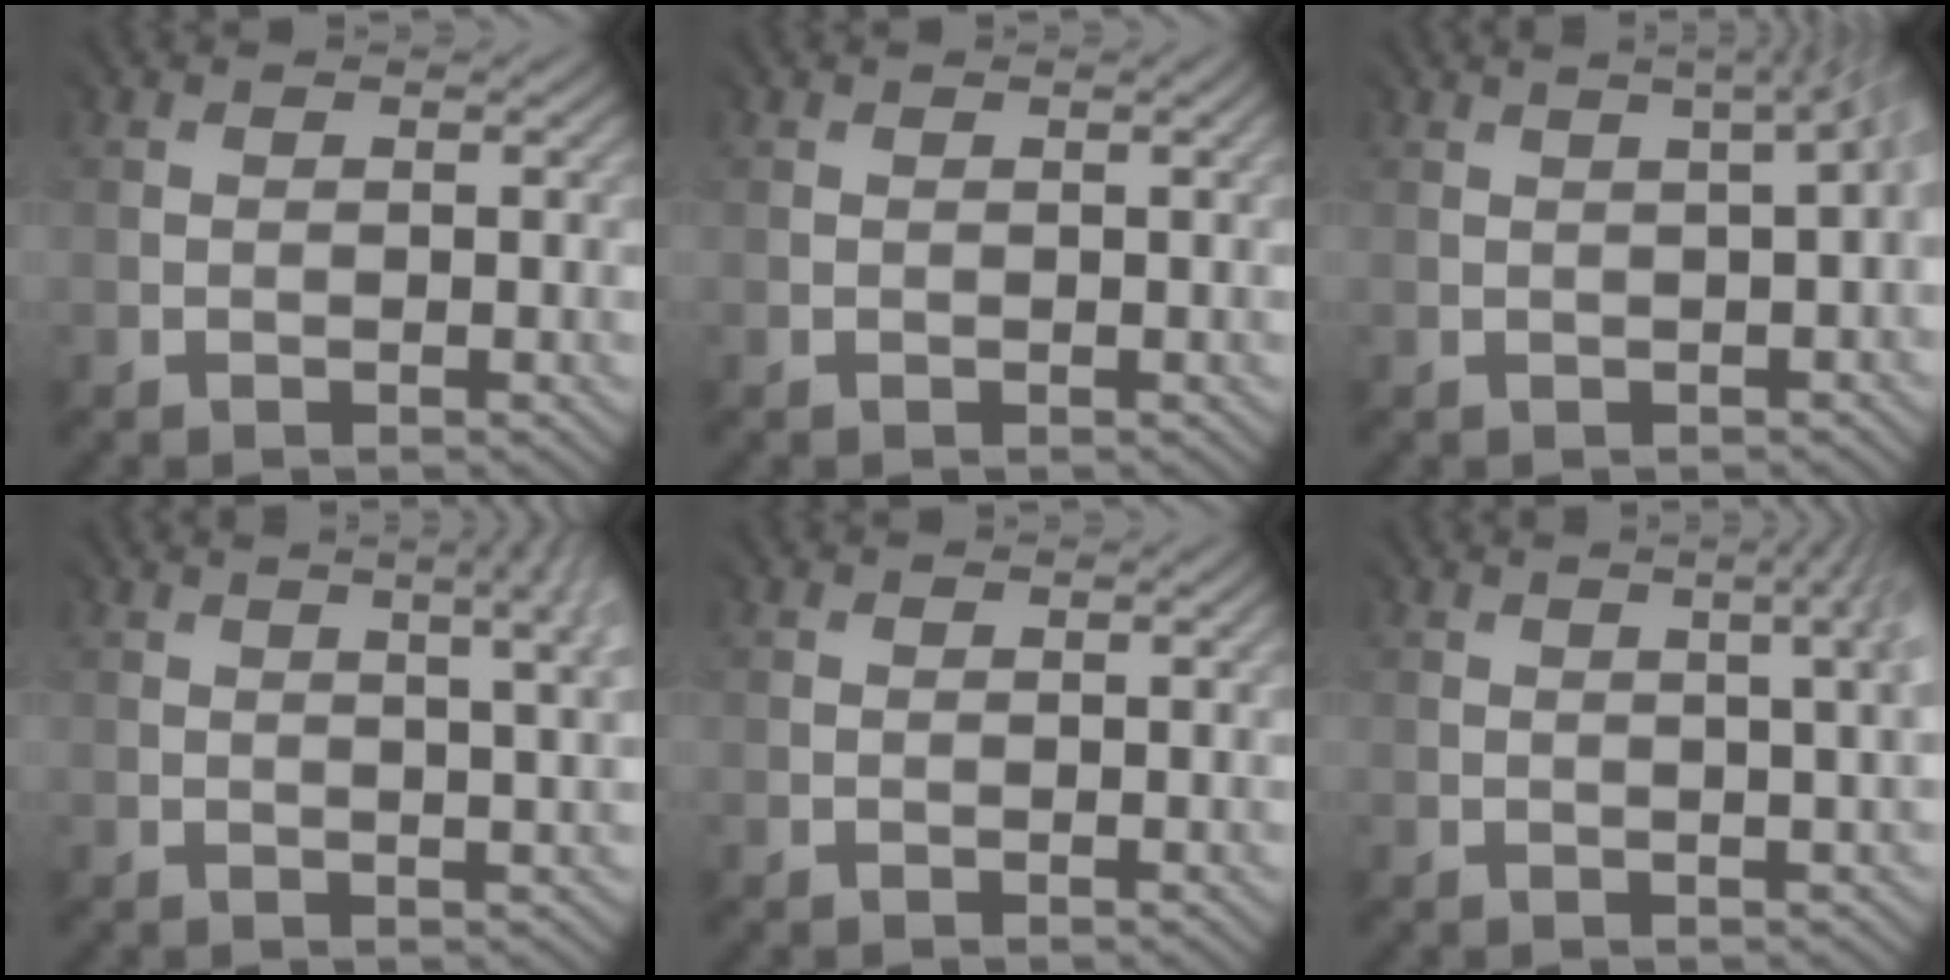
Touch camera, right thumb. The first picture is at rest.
{"total": 0.6, "force": [0.0, -0.5, -0.2], "torque": [0.006, 0.000, 0.001]}
{"total": 4.9, "force": [1.0, 1.7, 4.5], "torque": [-0.019, 0.037, -0.006]}
{"total": 7.0, "force": [2.8, 2.5, 6.0], "torque": [-0.047, 0.039, 0.018]}
{"total": 0.0}
{"total": 4.5, "force": [1.6, 1.4, 4.0], "torque": [-0.021, 0.029, 0.000]}